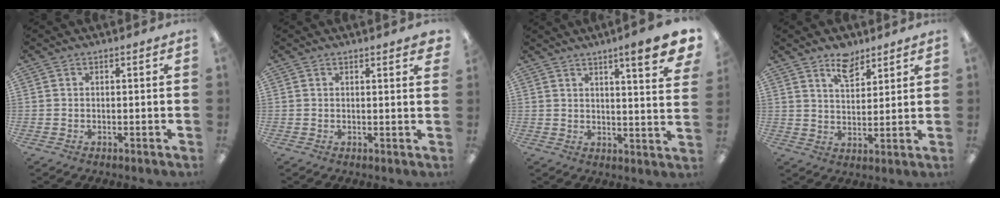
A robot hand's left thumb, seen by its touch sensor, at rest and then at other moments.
{"total": 1.4, "force": [1.2, 0.0, 0.6], "torque": [-0.006, -0.004, 0.020]}
{"total": 8.3, "force": [6.1, 0.9, 5.6], "torque": [-0.073, -0.042, 0.095]}
{"total": 7.2, "force": [5.5, 3.5, 3.0], "torque": [-0.033, -0.034, 0.096]}